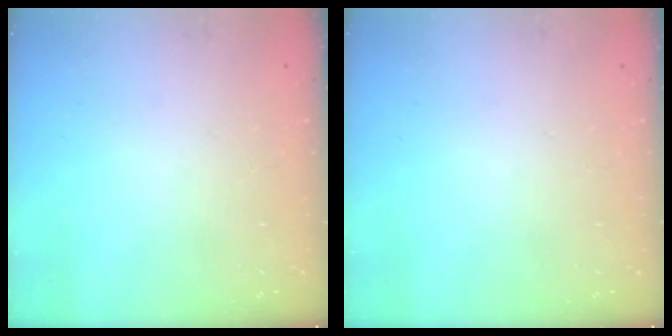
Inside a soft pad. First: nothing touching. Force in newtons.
{"total": 0.0}